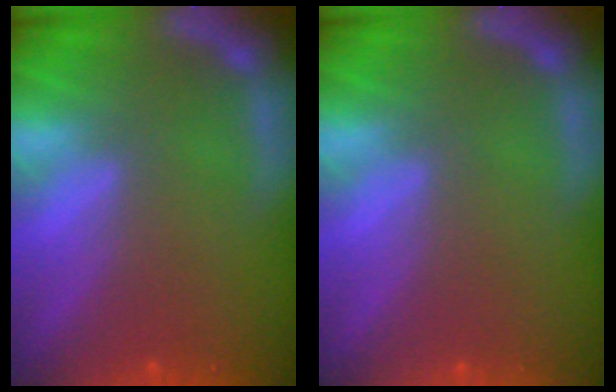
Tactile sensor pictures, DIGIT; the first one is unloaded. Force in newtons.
{"total": 0.0}